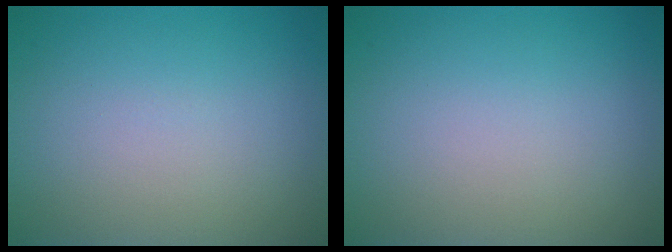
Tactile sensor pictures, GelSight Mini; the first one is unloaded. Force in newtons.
{"total": 0.0}